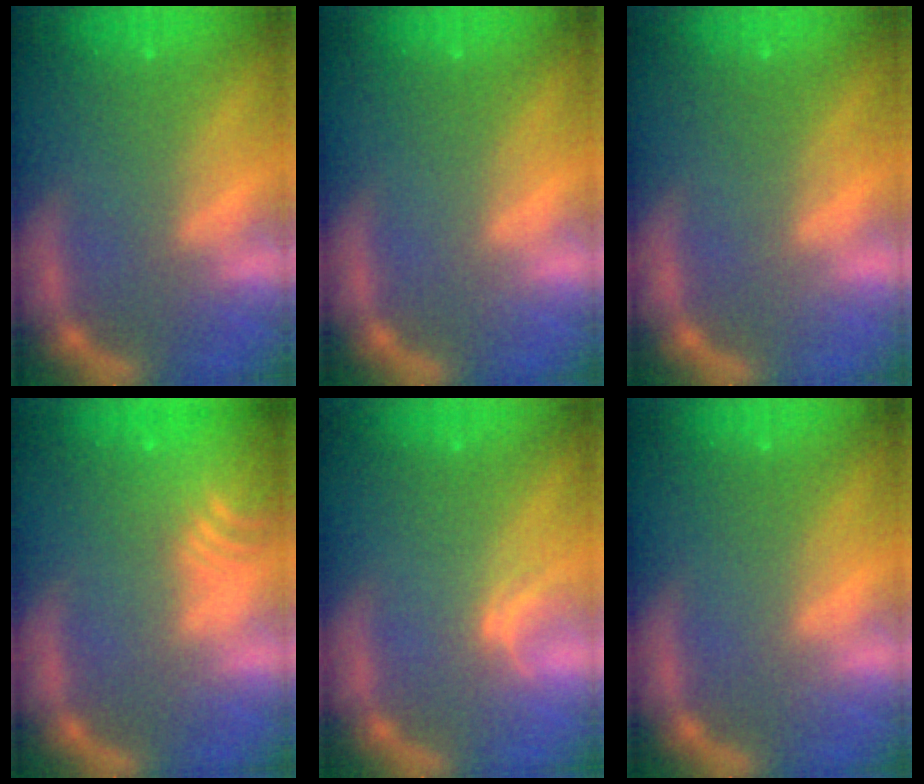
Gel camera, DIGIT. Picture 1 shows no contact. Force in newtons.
{"total": 0.0}
{"total": 0.0}
{"total": 8.0}
{"total": 1.0}
{"total": 0.0}